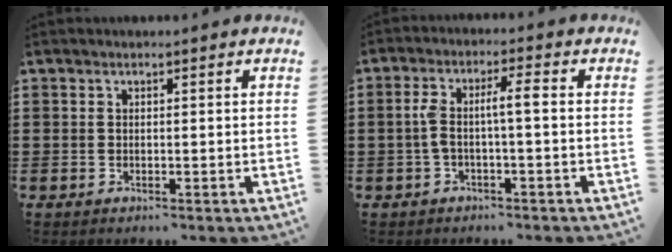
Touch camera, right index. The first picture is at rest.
{"total": 4.6, "force": [-0.5, 0.6, 4.5], "torque": [-0.093, 0.002, -0.017]}